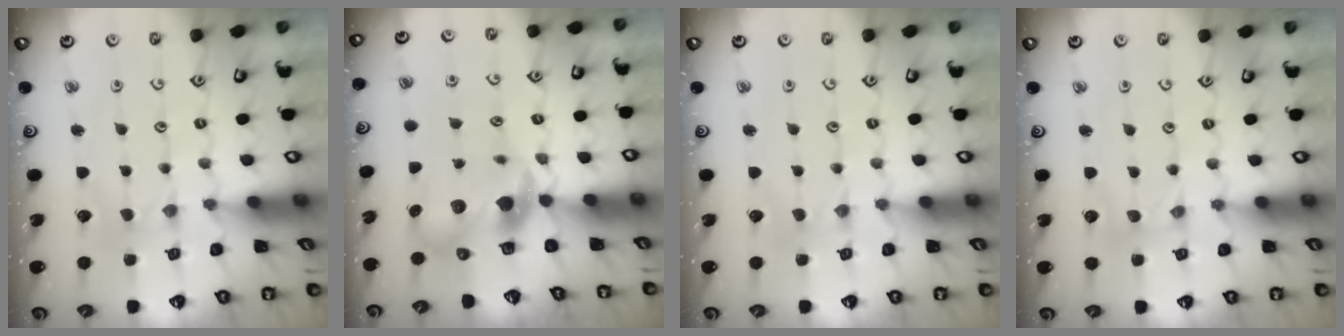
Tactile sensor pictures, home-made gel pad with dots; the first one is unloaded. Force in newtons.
{"total": 8.2, "press": 8.1, "slide": 1.2}
{"total": 0.0}
{"total": 0.6, "press": 0.6, "slide": 0.2}